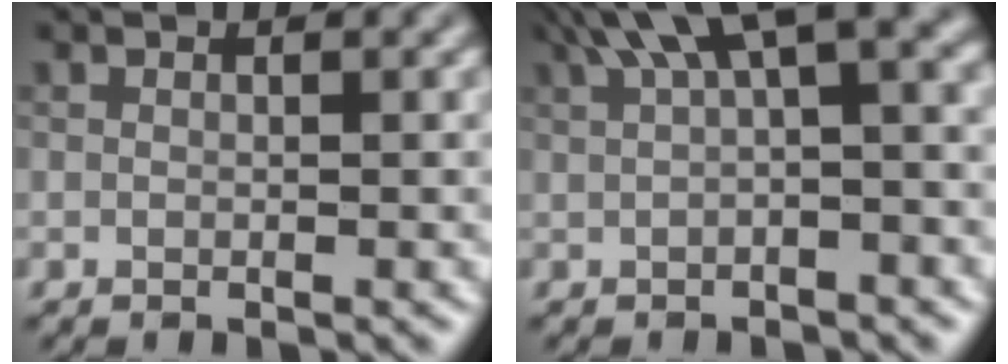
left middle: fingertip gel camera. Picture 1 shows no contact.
{"total": 6.7, "force": [3.1, 1.8, 5.6], "torque": [-0.082, 0.024, 0.048]}